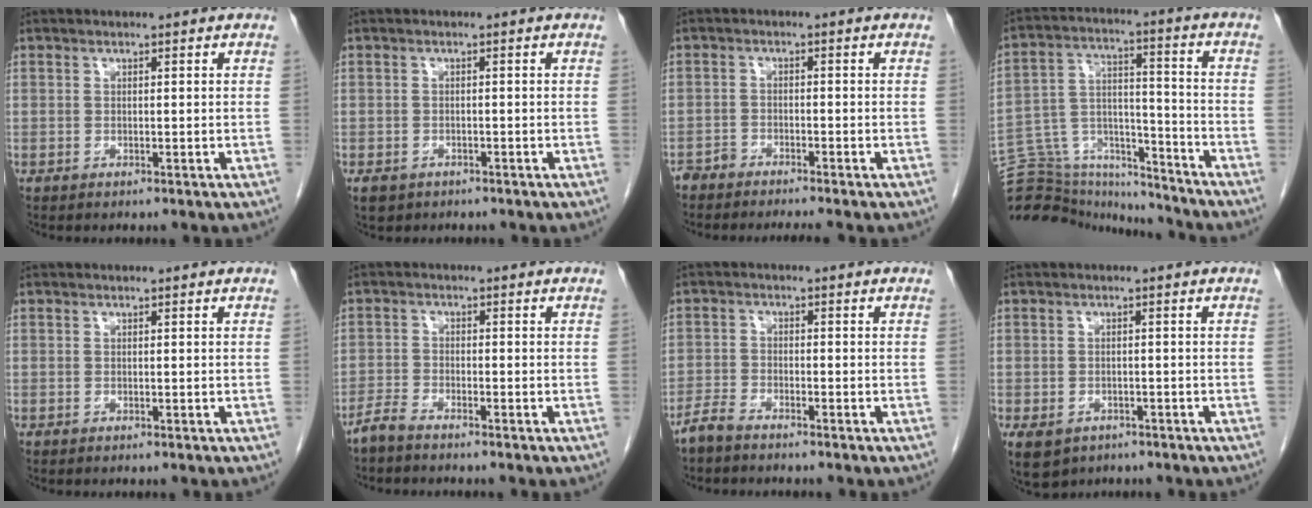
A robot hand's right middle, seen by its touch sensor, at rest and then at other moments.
{"total": 2.7, "force": [-1.9, 1.8, 0.7], "torque": [-0.017, 0.000, -0.025]}
{"total": 4.3, "force": [-4.0, 0.2, 1.4], "torque": [-0.012, -0.008, -0.068]}
{"total": 20.1, "force": [-18.9, 5.2, 4.4], "torque": [-0.115, 0.038, -0.299]}
{"total": 0.0}
{"total": 2.7, "force": [-2.5, 0.3, 1.0], "torque": [-0.025, -0.004, -0.050]}
{"total": 3.0, "force": [-2.7, 0.6, 1.0], "torque": [-0.025, -0.003, -0.054]}
{"total": 8.4, "force": [-4.9, 6.0, 3.3], "torque": [-0.083, -0.003, -0.065]}